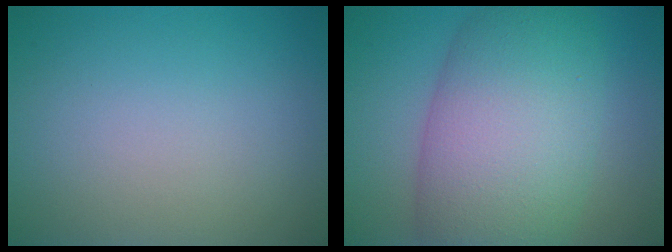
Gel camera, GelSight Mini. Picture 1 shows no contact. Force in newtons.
{"total": 11.8, "press": 11.8, "slide": 0.3}